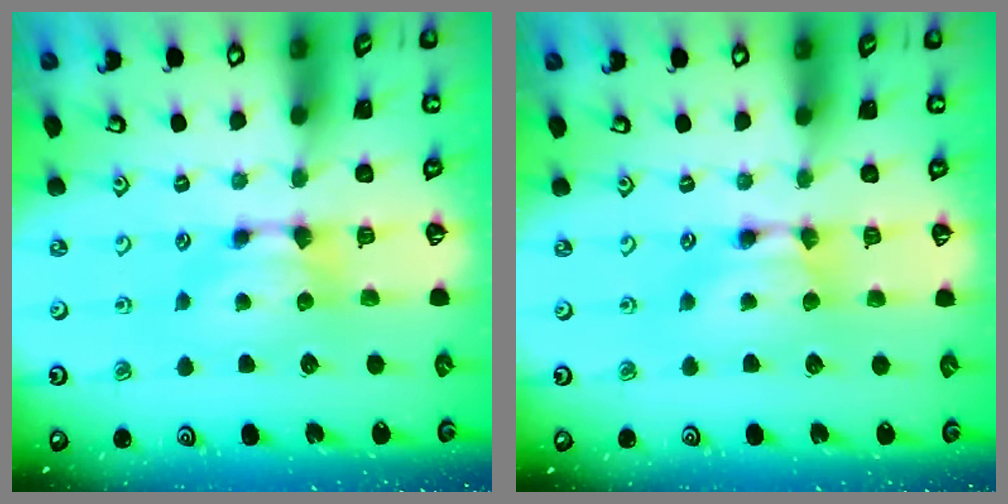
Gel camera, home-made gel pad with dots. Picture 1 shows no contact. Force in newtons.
{"total": 1.6, "press": 1.6, "slide": 0.2}